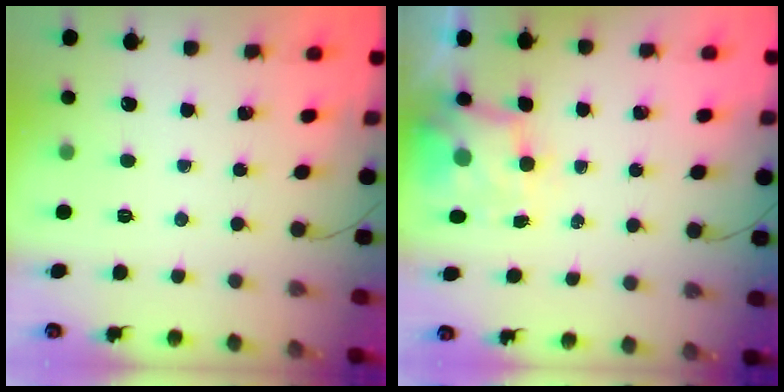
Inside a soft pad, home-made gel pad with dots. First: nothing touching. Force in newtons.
{"total": 5.1, "press": 5.0, "slide": 0.7}